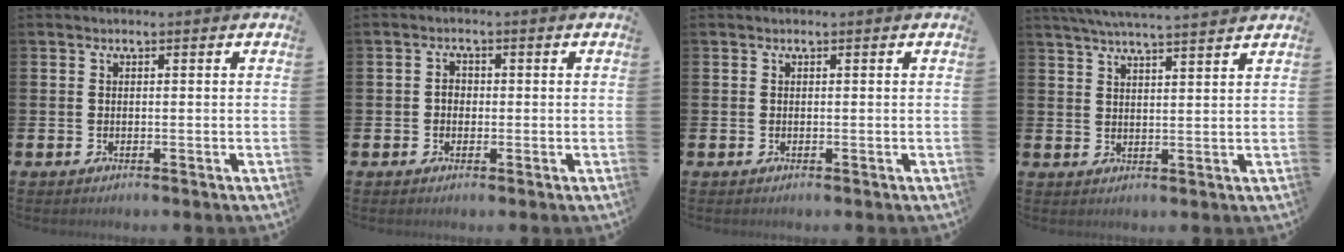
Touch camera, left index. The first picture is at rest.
{"total": 1.8, "force": [-0.1, 1.5, 1.0], "torque": [-0.003, 0.002, -0.008]}
{"total": 0.0}
{"total": 5.1, "force": [5.0, -0.4, 1.3], "torque": [-0.034, -0.022, 0.088]}